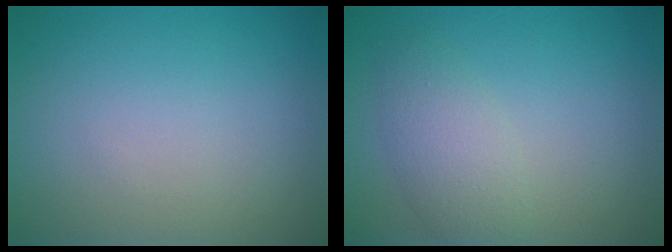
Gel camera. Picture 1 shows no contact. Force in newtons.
{"total": 3.1, "press": 3.1, "slide": 0.1}